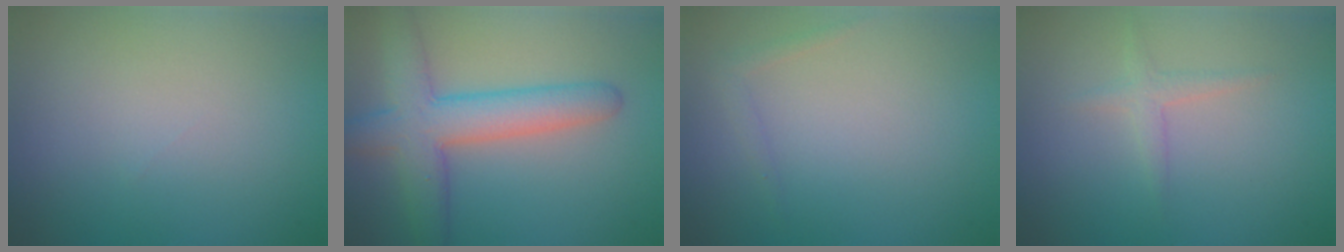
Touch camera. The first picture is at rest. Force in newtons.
{"total": 6.2, "press": 6.2, "slide": 0.3}
{"total": 0.7, "press": 0.7, "slide": 0.1}
{"total": 1.3, "press": 1.3, "slide": 0.1}